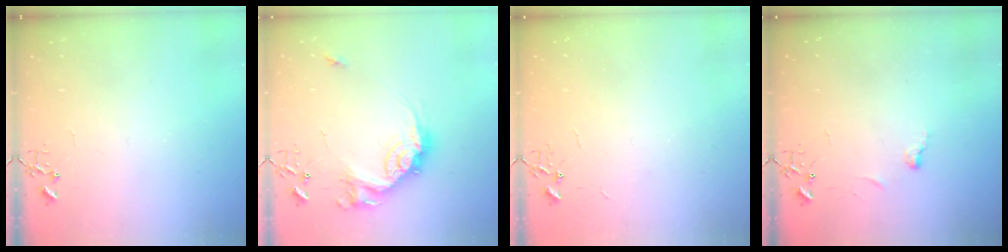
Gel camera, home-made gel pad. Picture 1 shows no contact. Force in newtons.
{"total": 16.6, "press": 16.6, "slide": 0.9}
{"total": 2.2, "press": 2.2, "slide": 0.3}
{"total": 3.4, "press": 3.4, "slide": 0.4}